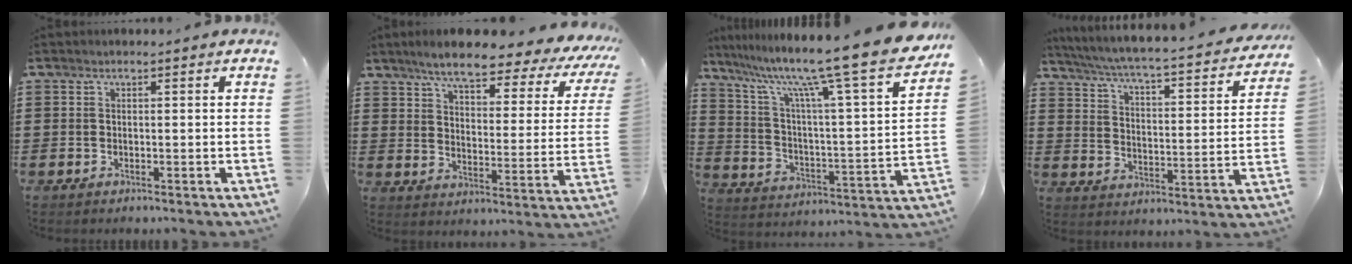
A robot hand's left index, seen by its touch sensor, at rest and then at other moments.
{"total": 7.2, "force": [5.9, 1.0, 4.0], "torque": [-0.090, -0.035, 0.092]}
{"total": 13.3, "force": [10.8, -0.4, 7.8], "torque": [-0.172, -0.086, 0.167]}
{"total": 4.0, "force": [3.4, -0.3, 2.0], "torque": [-0.060, -0.039, 0.047]}